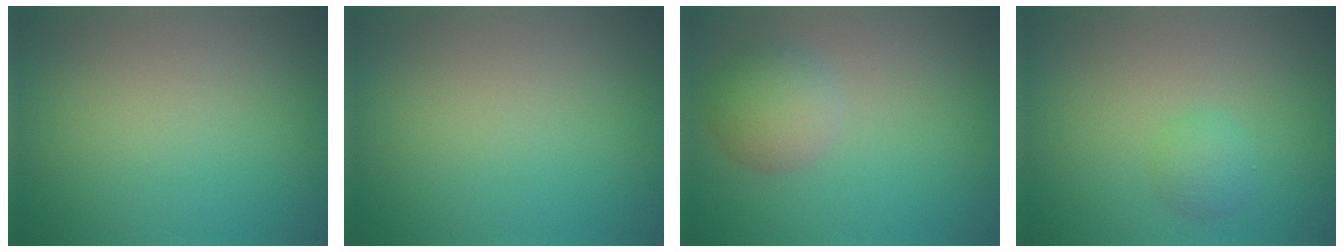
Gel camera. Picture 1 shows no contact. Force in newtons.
{"total": 0.0}
{"total": 2.8, "press": 2.8, "slide": 0.3}
{"total": 1.6, "press": 1.6, "slide": 0.0}